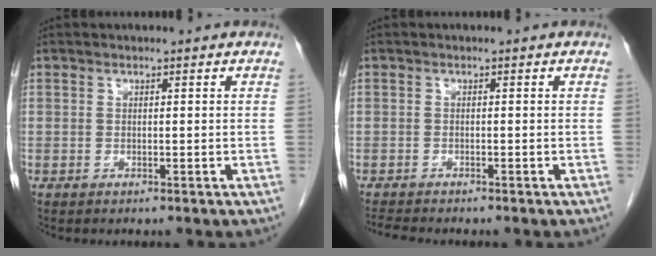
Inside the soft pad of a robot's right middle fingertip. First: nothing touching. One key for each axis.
{"total": 2.0, "fx": -1.9, "fy": -0.1, "fz": 0.4, "tx": -0.013, "ty": -0.010, "tz": -0.033}